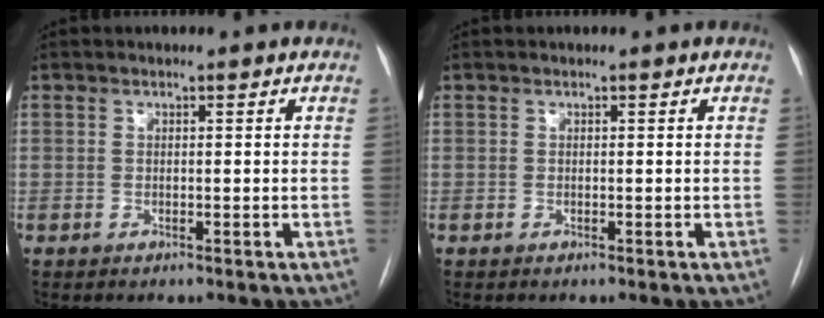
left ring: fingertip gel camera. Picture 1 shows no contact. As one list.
[{"total": 0.0}]